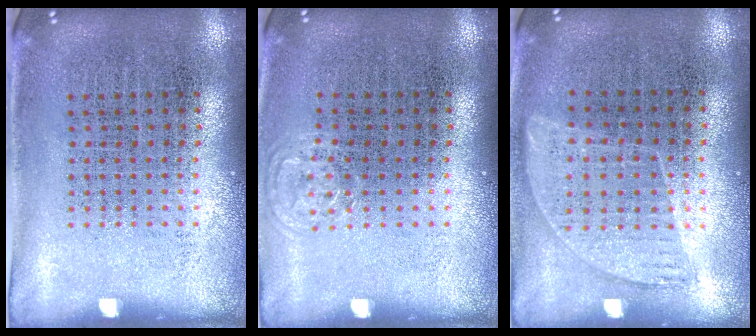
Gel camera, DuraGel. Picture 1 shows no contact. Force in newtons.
{"total": 0.6, "press": 0.6, "slide": 0.1}
{"total": 0.9, "press": 0.8, "slide": 0.4}